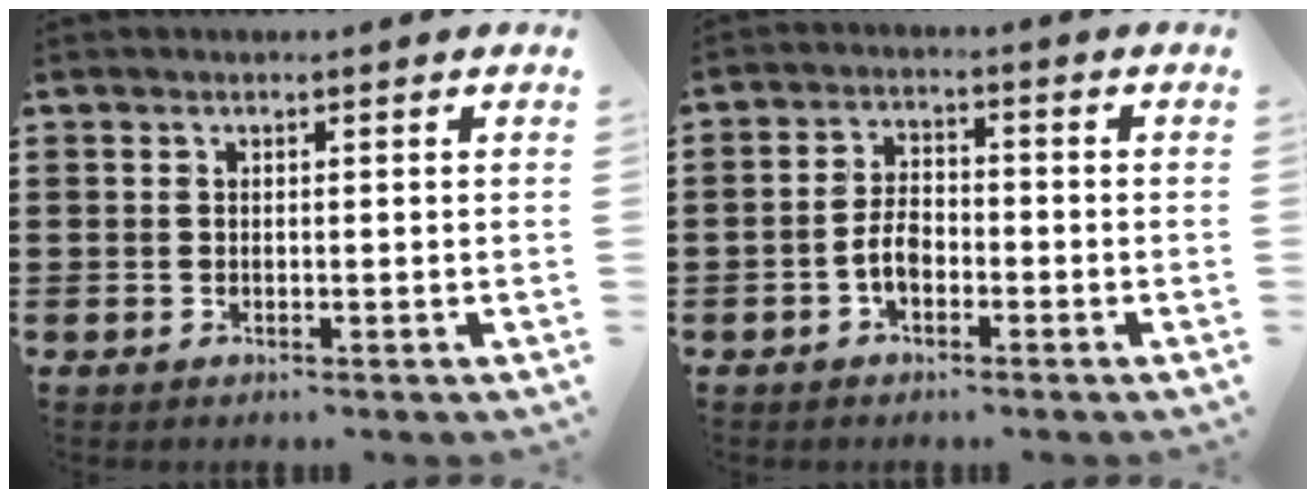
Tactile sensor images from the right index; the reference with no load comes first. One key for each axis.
{"total": 4.2, "fx": -1.6, "fy": 2.3, "fz": 3.1, "tx": -0.077, "ty": -0.002, "tz": -0.037}